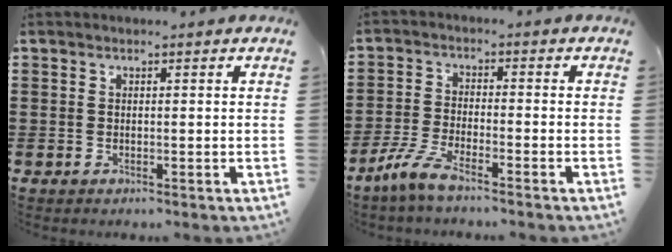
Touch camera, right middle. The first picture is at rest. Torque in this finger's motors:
{"motor_torque": [1.23, -0.76, 0.38, 0.09]}